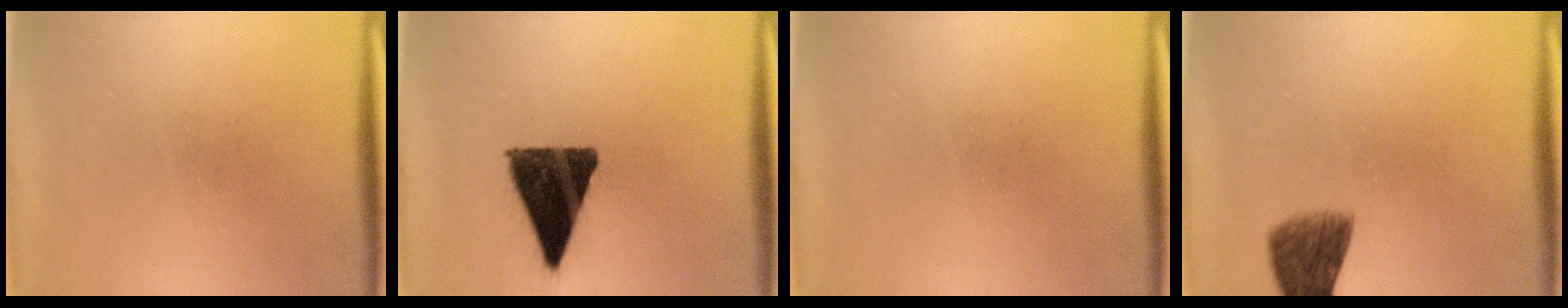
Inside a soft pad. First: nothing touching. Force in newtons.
{"total": 13.0}
{"total": 0.0}
{"total": 5.9}